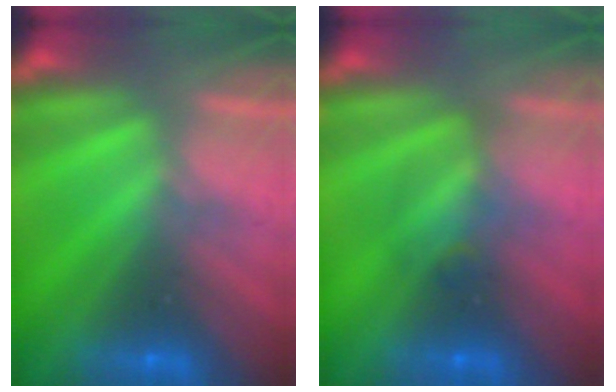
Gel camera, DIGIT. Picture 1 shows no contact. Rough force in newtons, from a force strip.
{"total": 2.4}